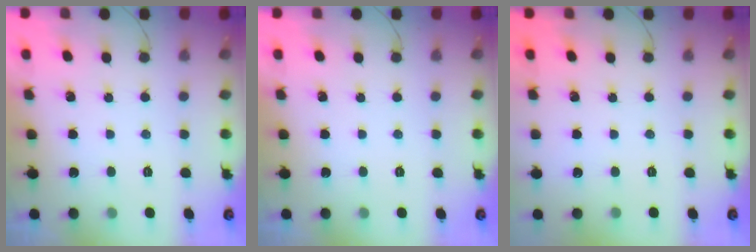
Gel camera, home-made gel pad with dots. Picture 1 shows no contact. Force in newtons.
{"total": 0.0}
{"total": 0.0}